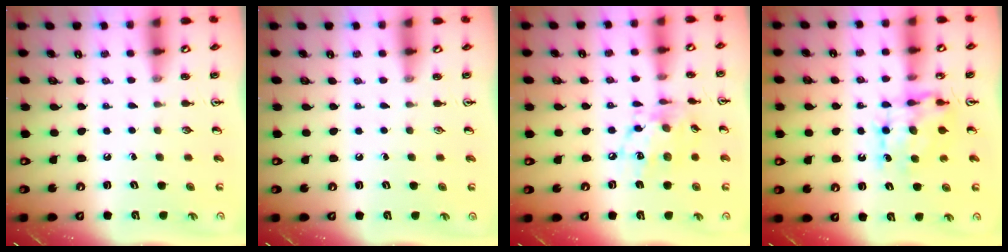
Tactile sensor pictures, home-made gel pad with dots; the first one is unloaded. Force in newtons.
{"total": 0.0}
{"total": 12.6, "press": 12.5, "slide": 0.8}
{"total": 8.4, "press": 8.4, "slide": 0.5}